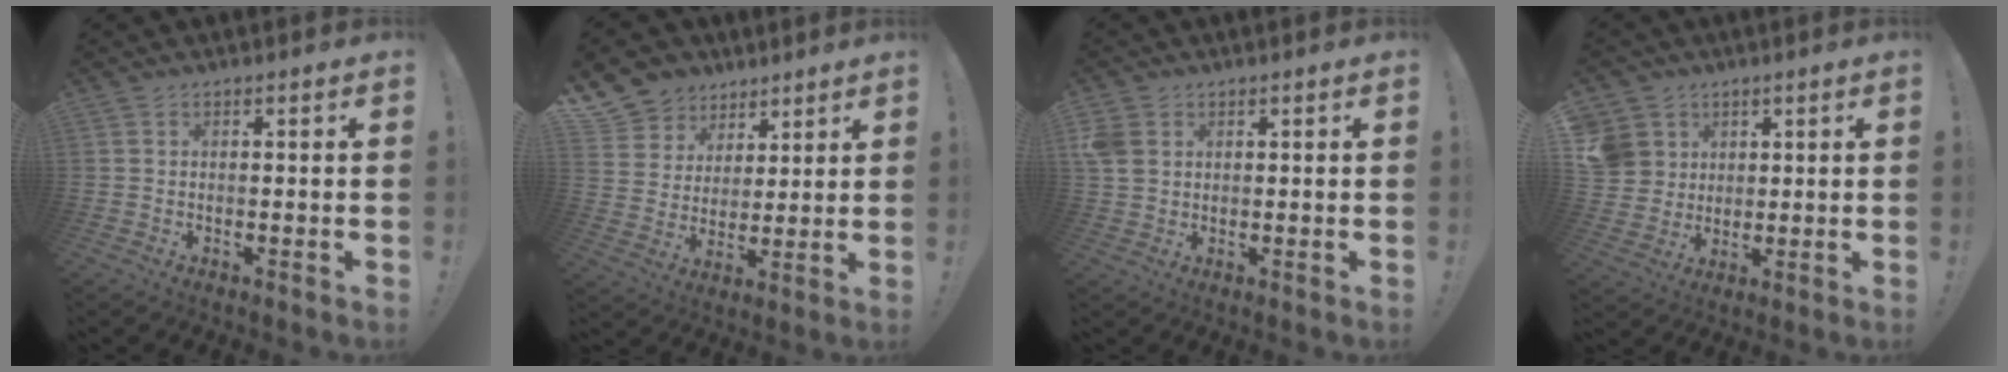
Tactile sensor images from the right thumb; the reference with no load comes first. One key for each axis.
{"total": 10.3, "fx": 6.1, "fy": 8.1, "fz": 1.7, "tx": -0.036, "ty": -0.044, "tz": 0.127}
{"total": 5.4, "fx": 1.9, "fy": 4.2, "fz": 2.8, "tx": -0.058, "ty": 0.002, "tz": 0.040}
{"total": 9.2, "fx": 3.3, "fy": 8.3, "fz": 2.4, "tx": -0.045, "ty": -0.011, "tz": 0.072}